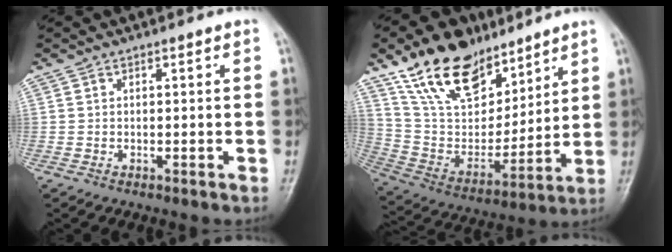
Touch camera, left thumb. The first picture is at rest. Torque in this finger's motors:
{"motor_torque": [1.73, 1.73, 1.40, -1.37, 0.50]}